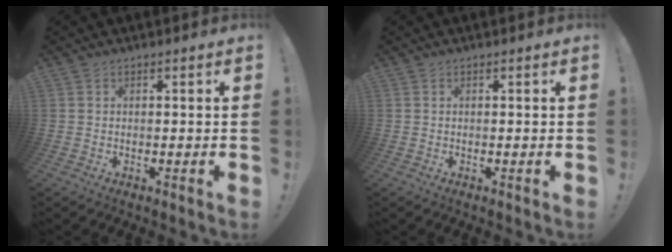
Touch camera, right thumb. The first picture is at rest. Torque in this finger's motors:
{"motor_torque": [-0.01, -0.01, 0.00, 0.00, 0.00]}